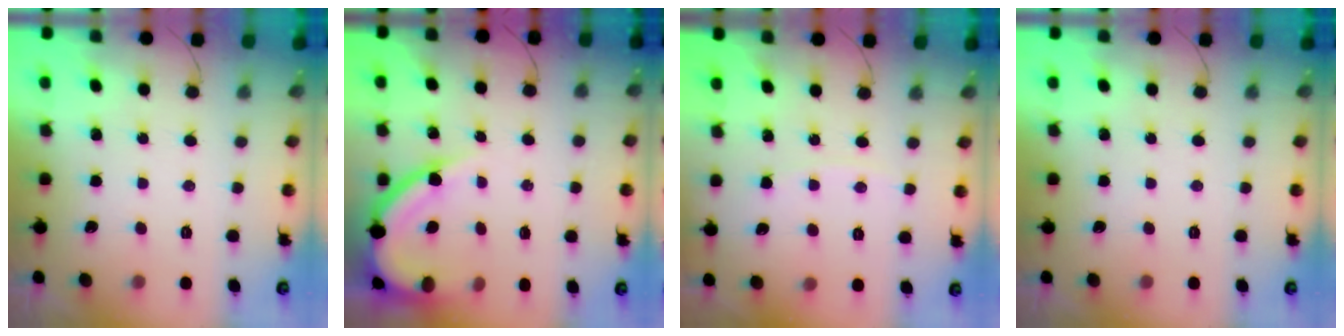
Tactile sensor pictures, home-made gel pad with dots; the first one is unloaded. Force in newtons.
{"total": 11.0, "press": 11.0, "slide": 1.0}
{"total": 2.7, "press": 2.7, "slide": 0.5}
{"total": 0.0}